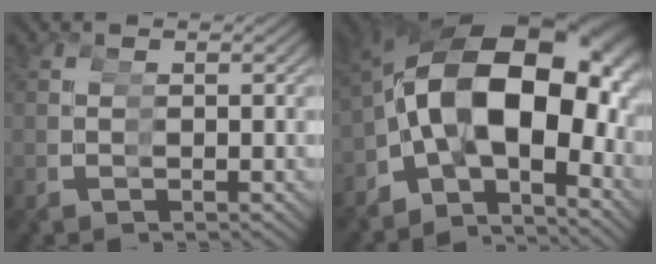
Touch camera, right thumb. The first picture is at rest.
{"total": 19.3, "force": [1.2, 12.0, 15.0], "torque": [-0.257, -0.007, 0.021]}